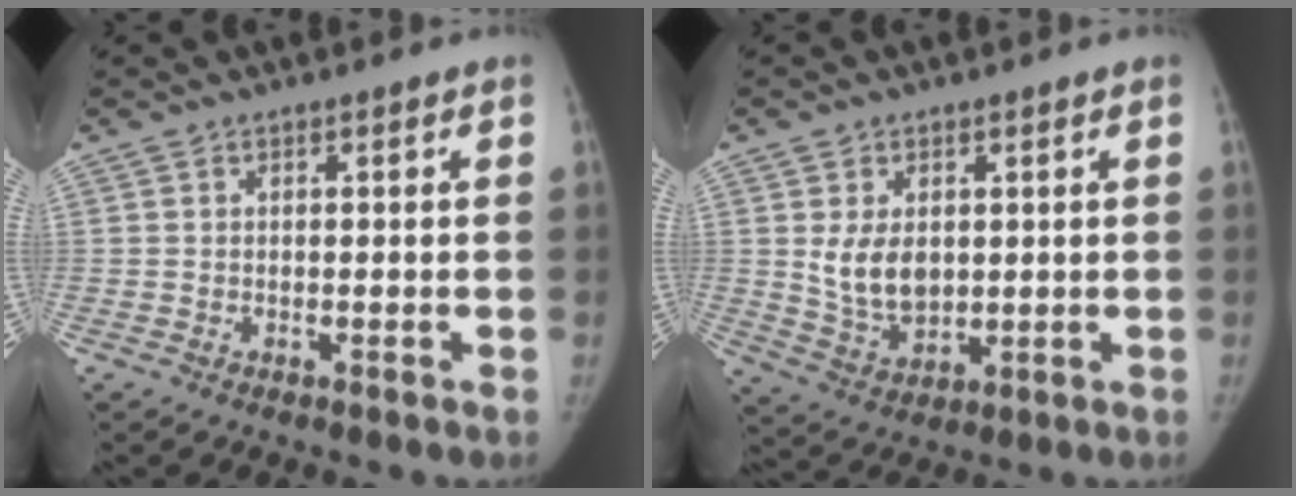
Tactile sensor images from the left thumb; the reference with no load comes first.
{"total": 8.1, "force": [1.3, 5.5, 5.7], "torque": [-0.080, -0.018, 0.038]}